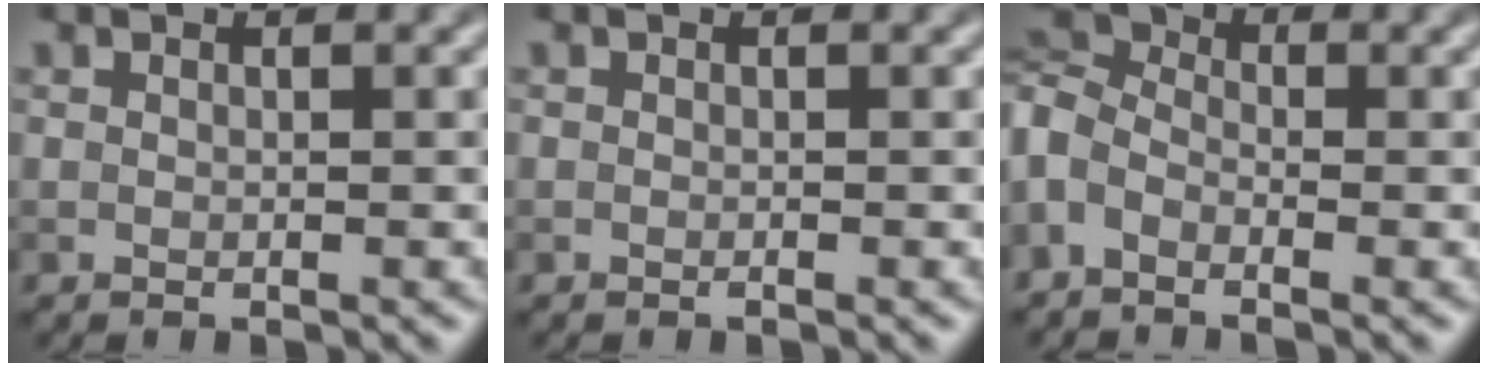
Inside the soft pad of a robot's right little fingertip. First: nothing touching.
{"total": 0.0}
{"total": 3.7, "force": [-0.8, 2.4, 2.7], "torque": [-0.063, 0.009, -0.036]}